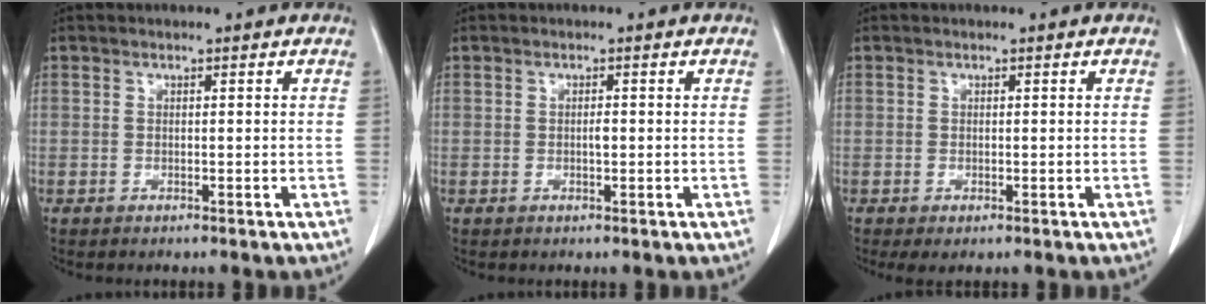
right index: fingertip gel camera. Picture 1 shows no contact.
{"total": 0.9, "force": [-0.1, 0.3, 0.8], "torque": [-0.015, 0.001, -0.001]}
{"total": 1.5, "force": [-0.4, 0.6, 1.3], "torque": [-0.022, -0.002, -0.002]}